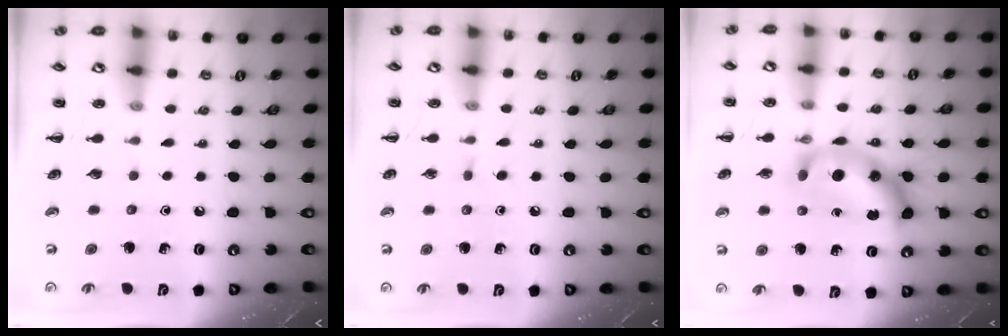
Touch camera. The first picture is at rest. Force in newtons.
{"total": 1.7, "press": 1.5, "slide": 0.9}
{"total": 14.1, "press": 14.1, "slide": 0.3}